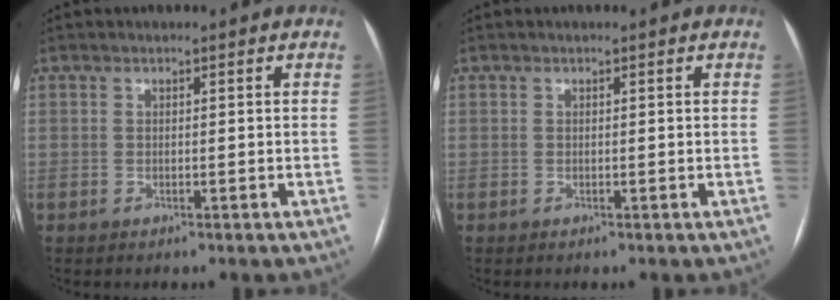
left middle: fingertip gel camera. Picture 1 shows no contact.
{"total": 0.0}